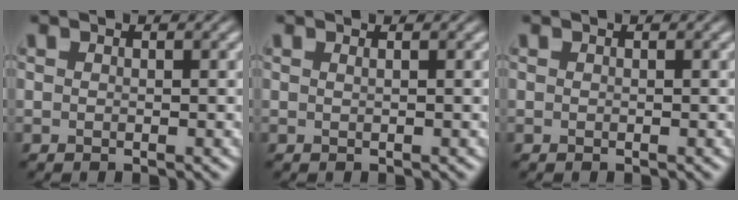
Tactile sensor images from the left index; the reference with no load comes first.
{"total": 0.8, "force": [0.4, 0.3, 0.5], "torque": [-0.003, -0.003, -0.001]}
{"total": 0.0}